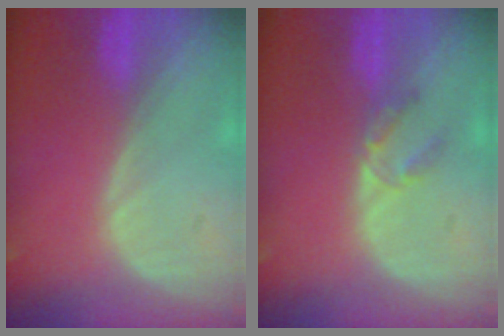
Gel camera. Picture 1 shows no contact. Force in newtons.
{"total": 2.7, "press": 2.5, "slide": 1.0}